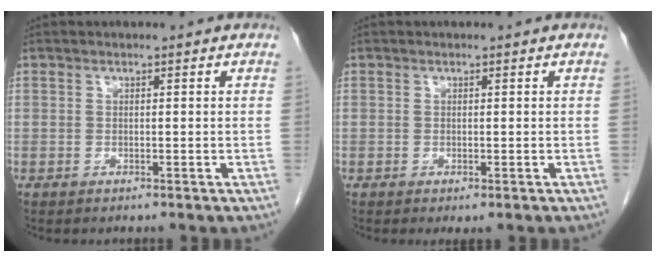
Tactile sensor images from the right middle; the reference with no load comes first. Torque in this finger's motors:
{"motor_torque": [0.71, -0.35, 0.00, 0.01]}